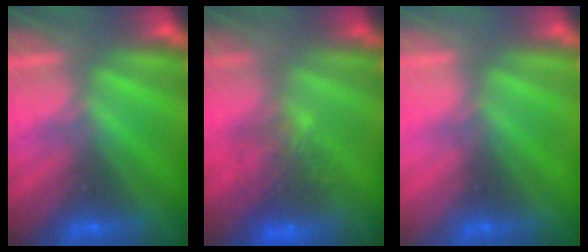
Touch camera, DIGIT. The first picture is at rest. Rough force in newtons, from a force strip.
{"total": 7.9}
{"total": 2.4}